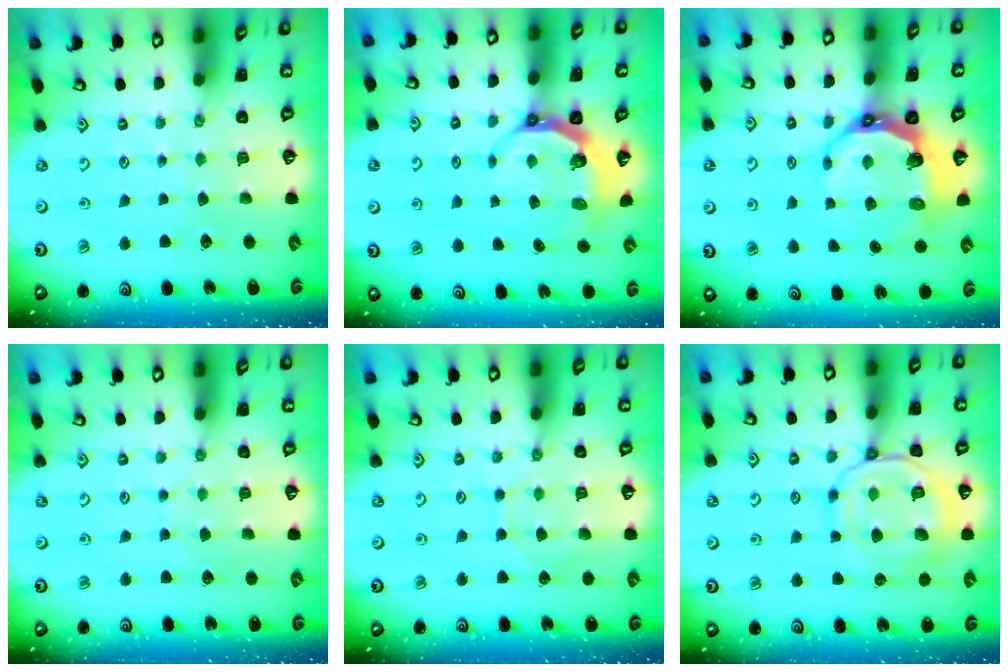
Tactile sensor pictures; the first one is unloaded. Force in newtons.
{"total": 6.7, "press": 6.0, "slide": 3.2}
{"total": 9.5, "press": 8.3, "slide": 4.5}
{"total": 3.7, "press": 3.6, "slide": 0.5}
{"total": 7.0, "press": 6.9, "slide": 0.7}
{"total": 14.7, "press": 14.6, "slide": 1.4}